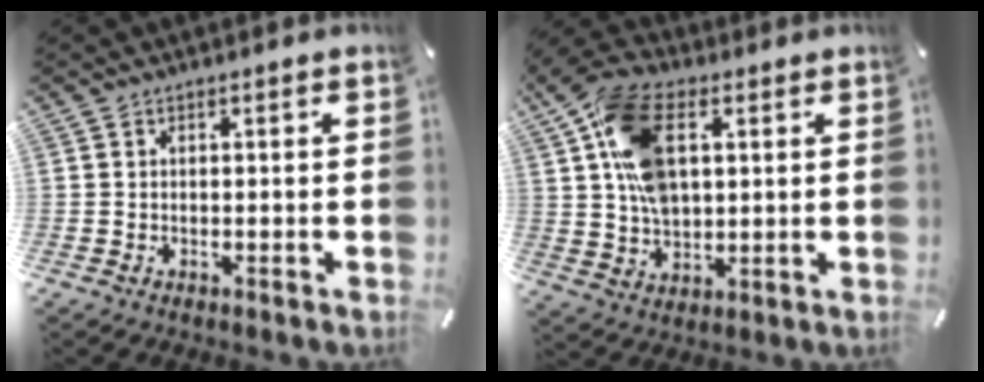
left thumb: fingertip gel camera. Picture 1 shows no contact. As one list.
[{"total": 15.6, "force": [4.7, 10.0, 11.1], "torque": [-0.241, 0.004, 0.088]}]